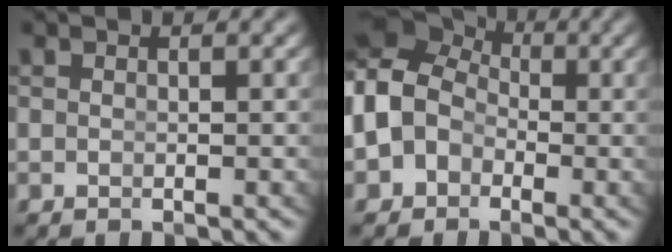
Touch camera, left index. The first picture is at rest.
{"total": 9.2, "force": [0.5, 8.3, 3.9], "torque": [-0.111, -0.017, 0.005]}